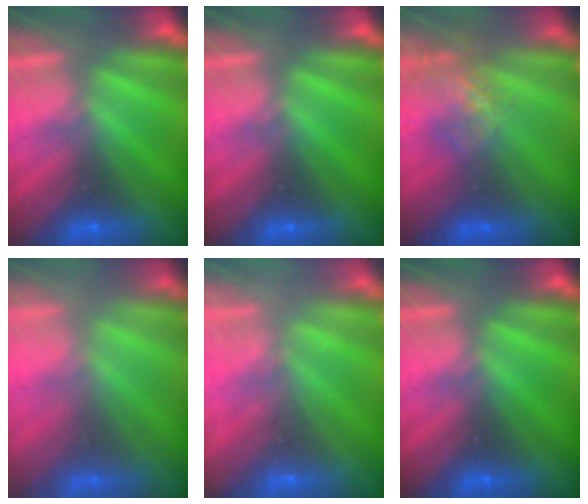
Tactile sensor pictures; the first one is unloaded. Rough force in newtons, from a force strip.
{"total": 0.0}
{"total": 7.1}
{"total": 2.5}
{"total": 2.3}
{"total": 0.0}